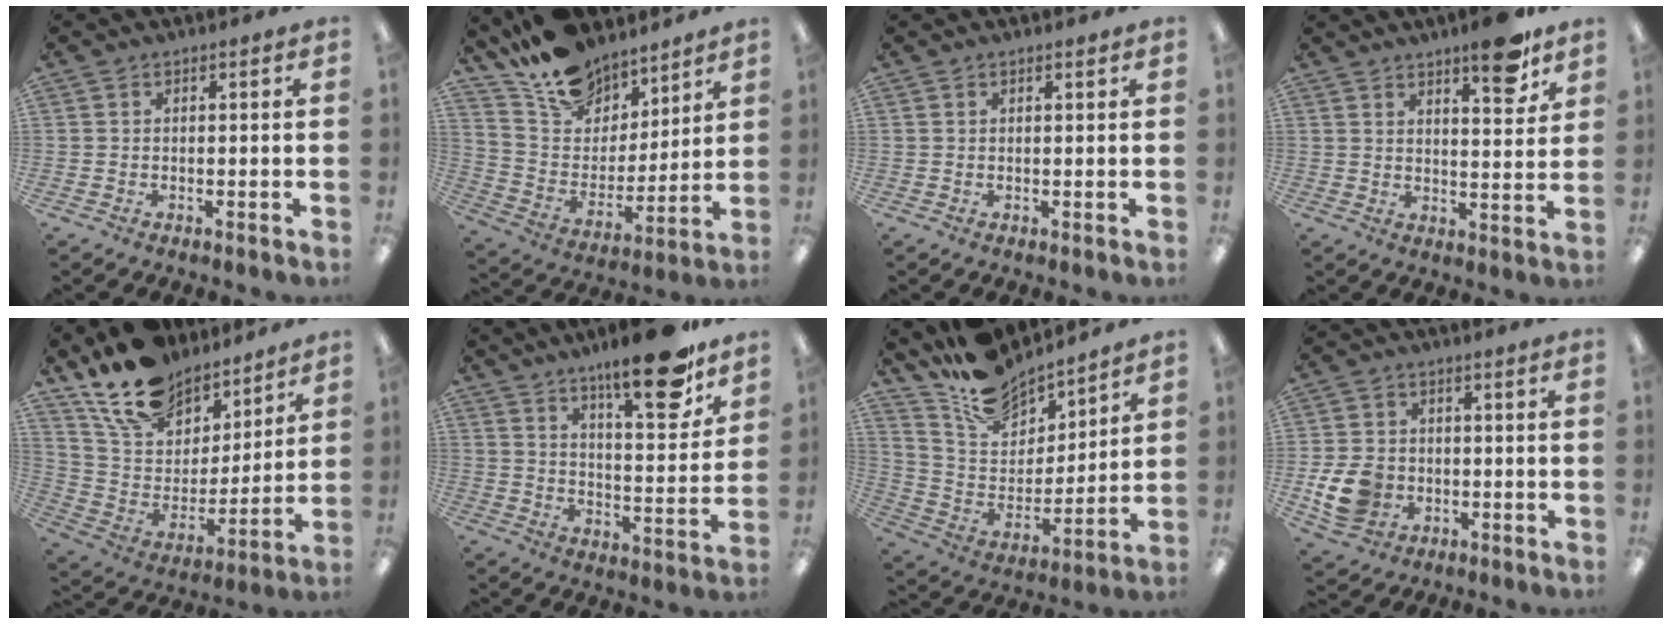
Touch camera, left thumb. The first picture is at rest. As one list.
[{"total": 16.6, "force": [13.1, 8.9, 4.7], "torque": [-0.106, -0.089, 0.249]}, {"total": 0.8, "force": [0.7, 0.1, 0.5], "torque": [-0.011, -0.001, 0.012]}, {"total": 10.2, "force": [7.3, 2.6, 6.6], "torque": [-0.073, -0.049, 0.116]}, {"total": 17.7, "force": [14.1, 9.1, 5.6], "torque": [-0.126, -0.095, 0.262]}, {"total": 18.5, "force": [13.7, 4.6, 11.5], "torque": [-0.162, -0.093, 0.218]}, {"total": 14.5, "force": [13.0, 5.6, 3.0], "torque": [-0.094, -0.105, 0.243]}, {"total": 9.3, "force": [-2.4, 7.5, 5.0], "torque": [-0.106, 0.009, -0.043]}]